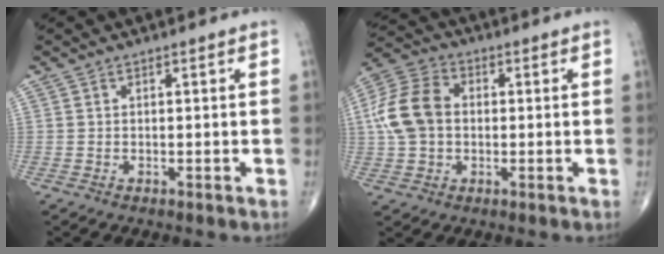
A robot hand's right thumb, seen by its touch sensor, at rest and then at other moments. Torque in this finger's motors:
{"motor_torque": [-0.04, 0.30, 0.14, -0.09, 0.11]}